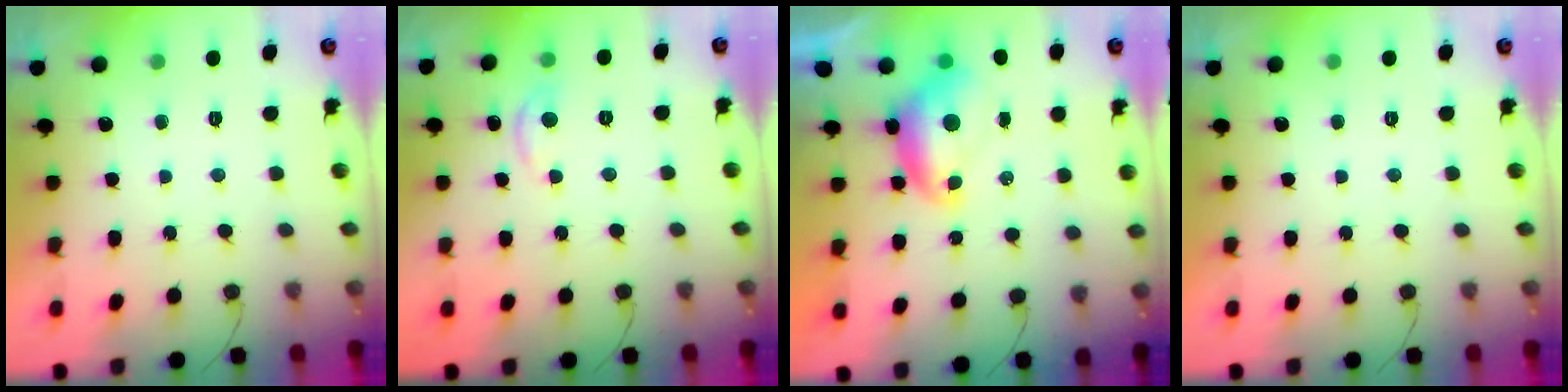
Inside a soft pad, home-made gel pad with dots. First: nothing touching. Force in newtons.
{"total": 5.5, "press": 5.4, "slide": 0.8}
{"total": 8.1, "press": 8.1, "slide": 0.8}
{"total": 0.0}